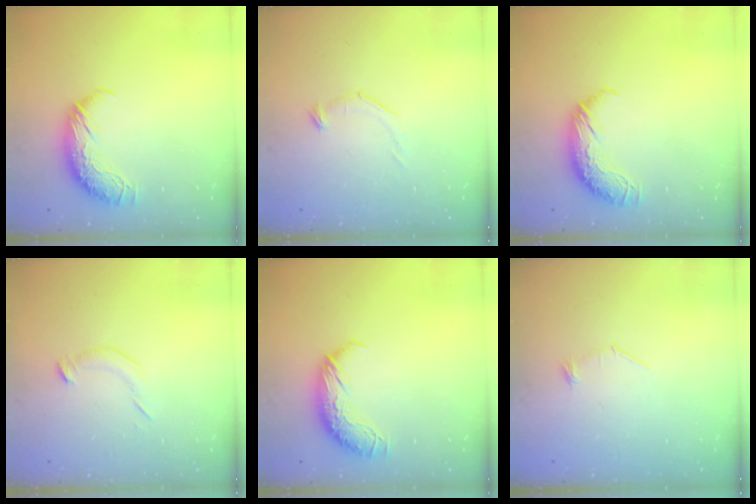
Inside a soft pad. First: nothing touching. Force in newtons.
{"total": 7.6, "press": 7.5, "slide": 0.8}
{"total": 0.0}
{"total": 5.6, "press": 5.6, "slide": 0.3}
{"total": 0.0}
{"total": 9.0, "press": 9.0, "slide": 0.6}